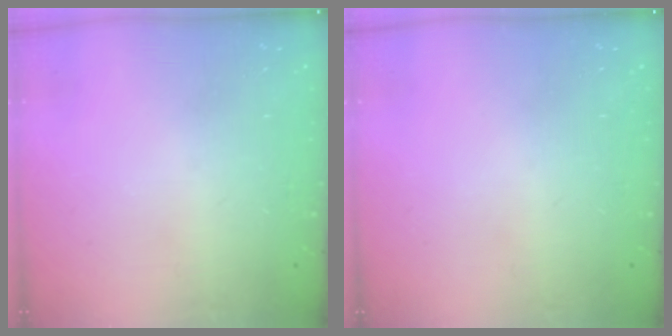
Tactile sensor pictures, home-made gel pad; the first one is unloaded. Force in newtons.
{"total": 0.0}